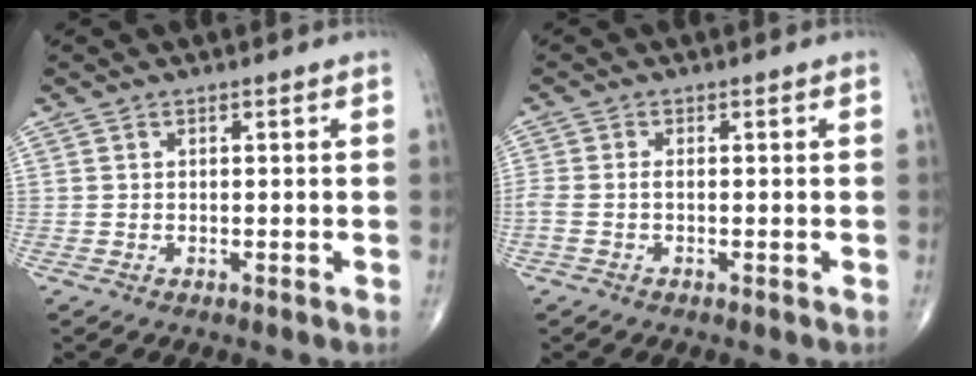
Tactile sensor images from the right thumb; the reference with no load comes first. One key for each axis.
{"total": 2.3, "fx": -0.5, "fy": 1.0, "fz": 2.0, "tx": -0.057, "ty": 0.005, "tz": -0.010}